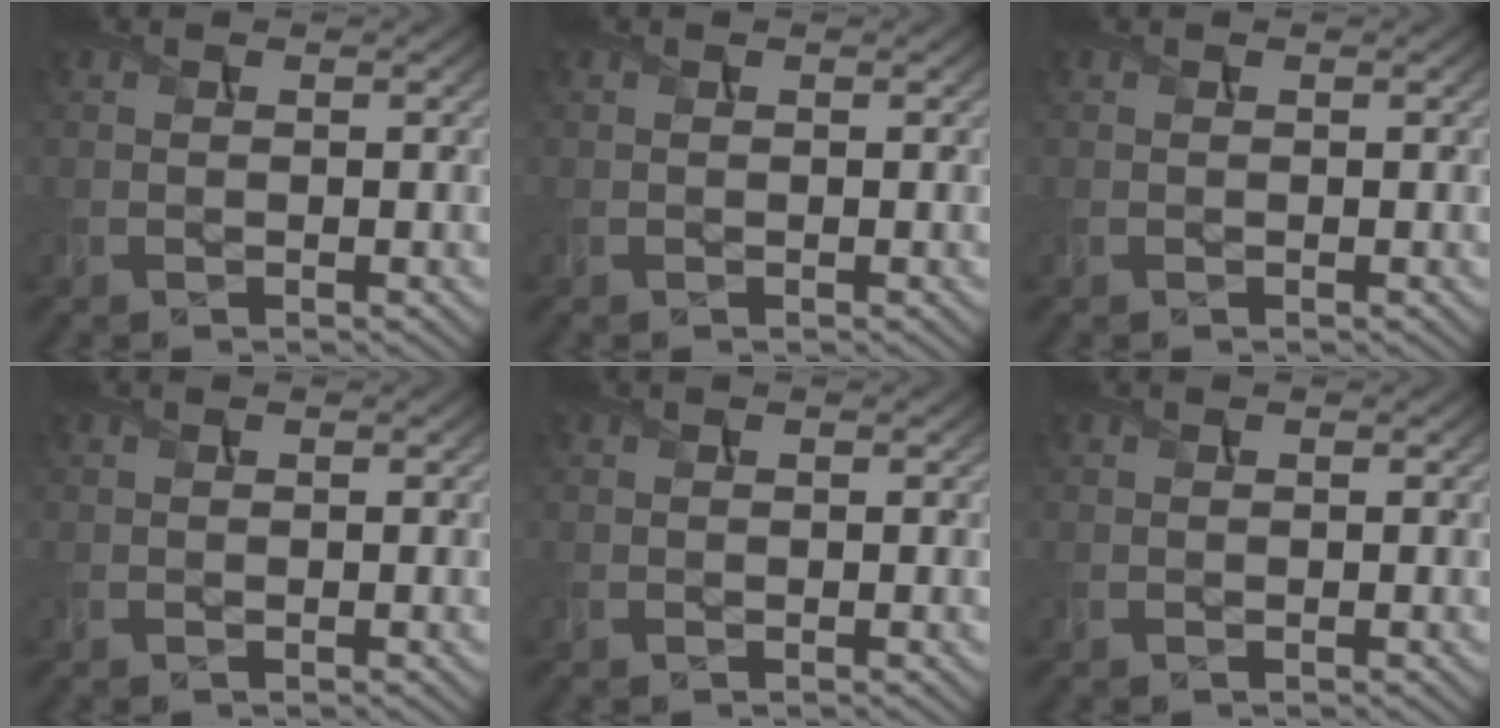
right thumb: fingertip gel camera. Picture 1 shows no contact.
{"total": 0.0}
{"total": 0.0}
{"total": 0.0}
{"total": 0.0}
{"total": 0.0}